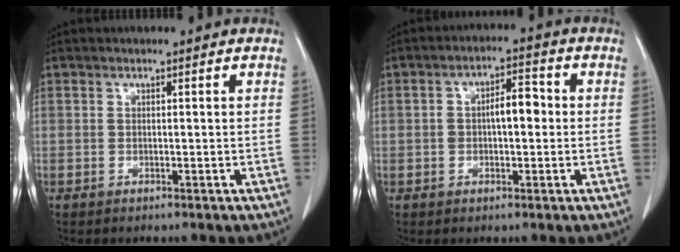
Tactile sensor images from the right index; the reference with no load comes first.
{"total": 5.2, "force": [0.1, 2.3, 4.7], "torque": [-0.080, 0.028, 0.001]}